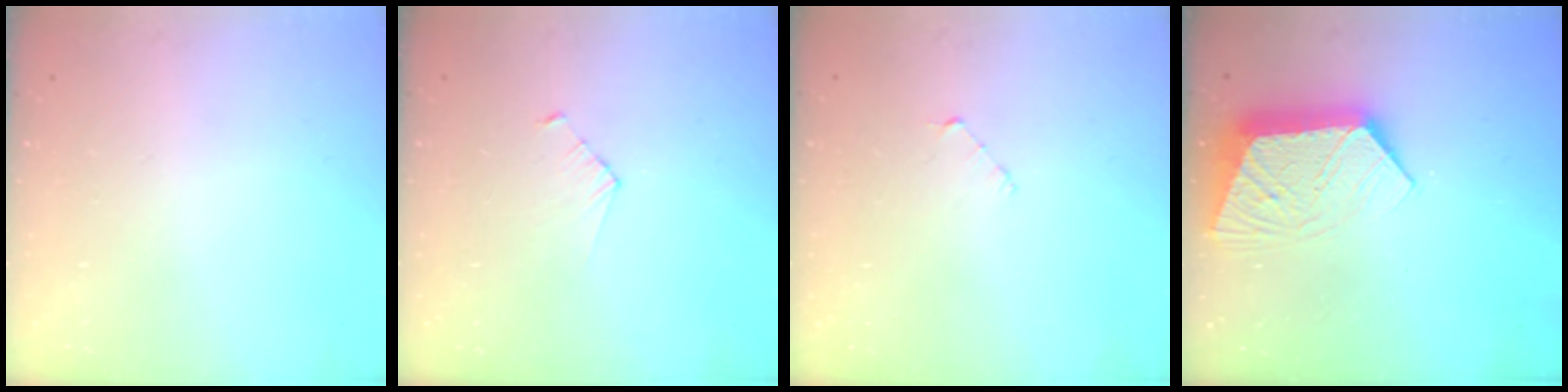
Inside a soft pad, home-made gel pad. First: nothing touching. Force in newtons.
{"total": 3.2, "press": 3.2, "slide": 0.3}
{"total": 3.6, "press": 3.5, "slide": 0.3}
{"total": 12.3, "press": 12.2, "slide": 1.0}